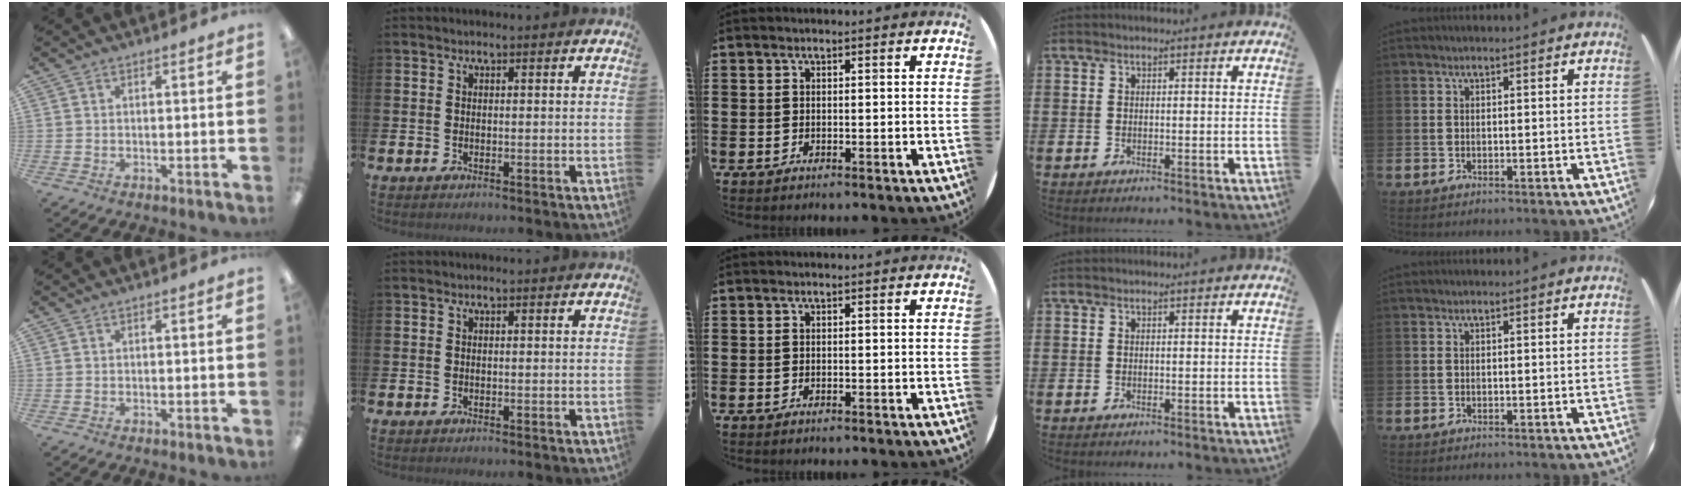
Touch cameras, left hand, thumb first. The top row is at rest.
{}